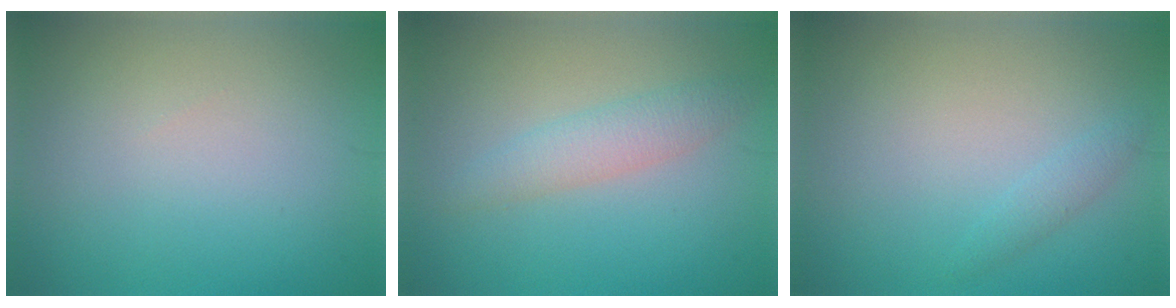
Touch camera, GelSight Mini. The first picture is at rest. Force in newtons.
{"total": 2.4, "press": 2.4, "slide": 0.0}
{"total": 1.0, "press": 1.0, "slide": 0.1}